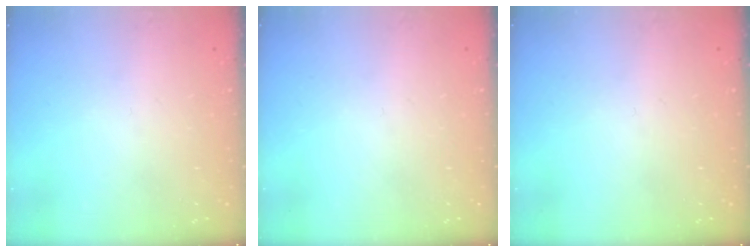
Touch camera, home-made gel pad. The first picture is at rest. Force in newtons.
{"total": 0.0}
{"total": 0.0}